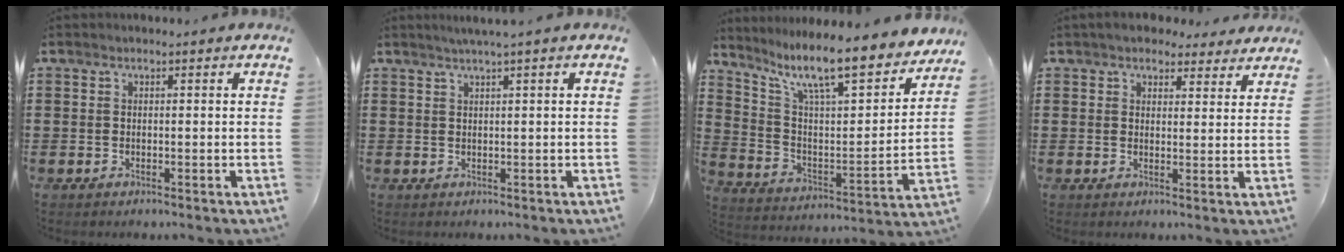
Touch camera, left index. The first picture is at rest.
{"total": 1.4, "force": [0.8, -0.4, 1.1], "torque": [-0.018, -0.001, 0.014]}
{"total": 11.1, "force": [8.9, 1.6, 6.4], "torque": [-0.144, -0.063, 0.145]}
{"total": 4.1, "force": [3.7, 1.6, 1.0], "torque": [-0.023, -0.007, 0.068]}